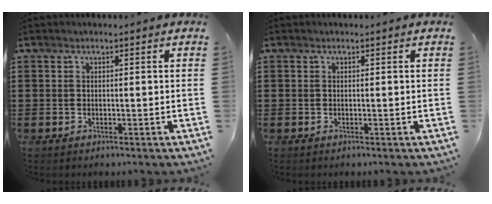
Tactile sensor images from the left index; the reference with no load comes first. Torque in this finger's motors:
{"motor_torque": [0.00, 0.00, 0.00, 0.00]}